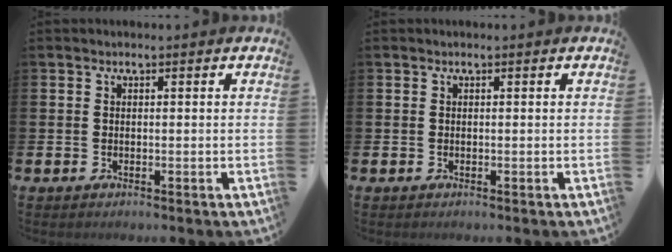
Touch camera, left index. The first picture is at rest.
{"total": 0.0}